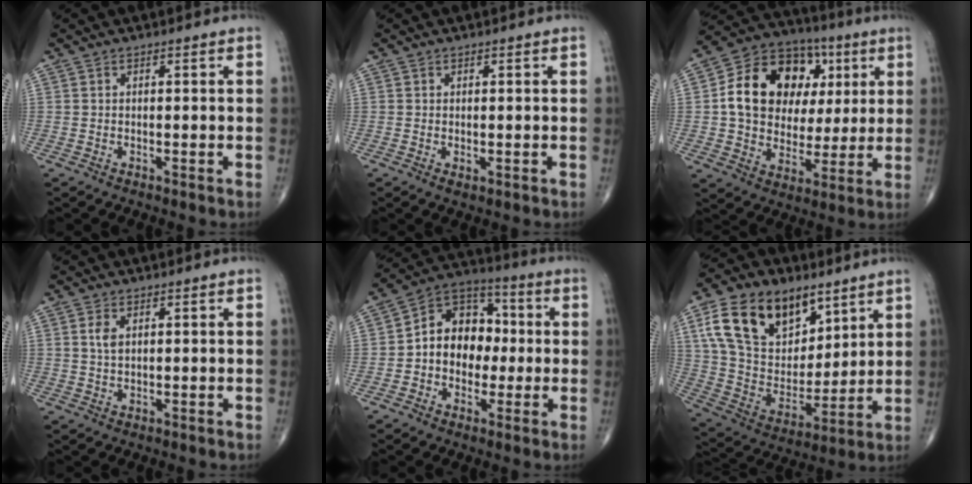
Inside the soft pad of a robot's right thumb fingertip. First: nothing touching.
{"total": 1.0, "force": [-0.2, 0.6, 0.8], "torque": [-0.015, -0.004, -0.001]}
{"total": 20.3, "force": [4.3, 15.4, 12.5], "torque": [-0.178, 0.021, 0.074]}
{"total": 2.5, "force": [0.8, 1.4, 1.9], "torque": [-0.039, -0.002, 0.016]}
{"total": 13.1, "force": [-0.2, 10.2, 8.2], "torque": [-0.082, 0.038, -0.016]}
{"total": 22.4, "force": [11.4, 13.9, 13.4], "torque": [-0.214, -0.030, 0.208]}